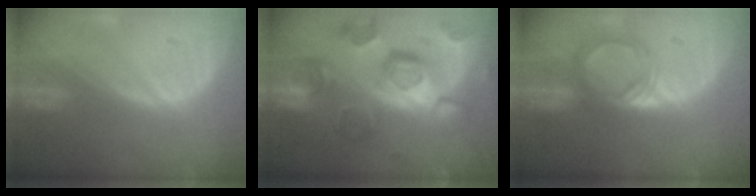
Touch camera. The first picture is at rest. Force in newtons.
{"total": 12.3, "press": 10.7, "slide": 6.0}
{"total": 5.2, "press": 4.8, "slide": 1.9}